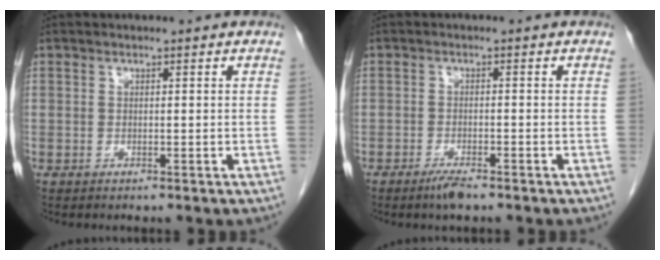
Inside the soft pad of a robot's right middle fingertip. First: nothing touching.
{"total": 2.7, "force": [-2.0, 0.5, 1.7], "torque": [-0.037, -0.003, -0.036]}